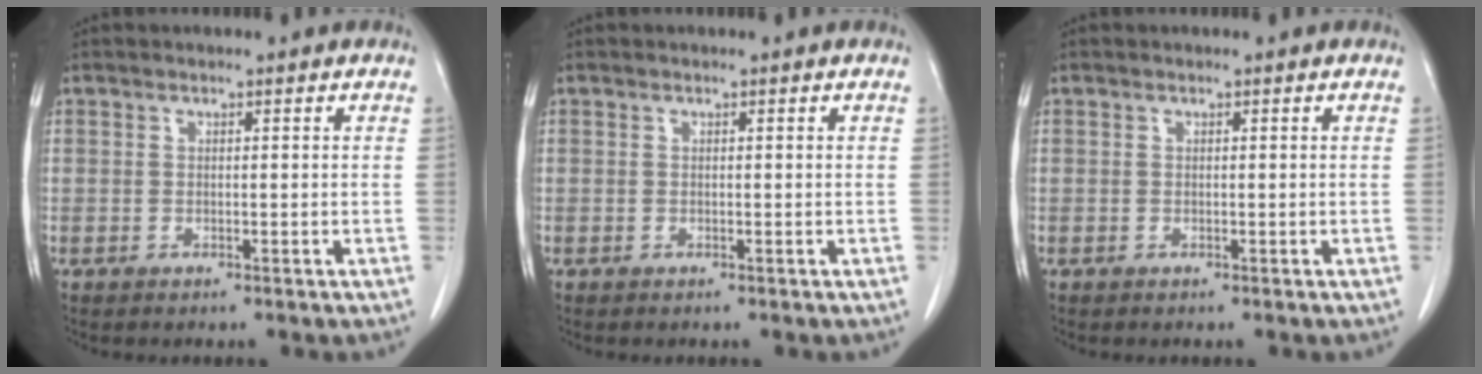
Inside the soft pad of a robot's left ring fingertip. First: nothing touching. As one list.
[{"total": 0.0}, {"total": 0.0}]